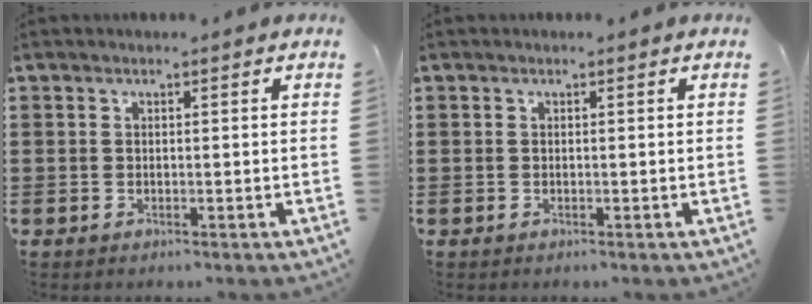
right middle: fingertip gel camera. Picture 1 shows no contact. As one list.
[{"total": 0.0}]